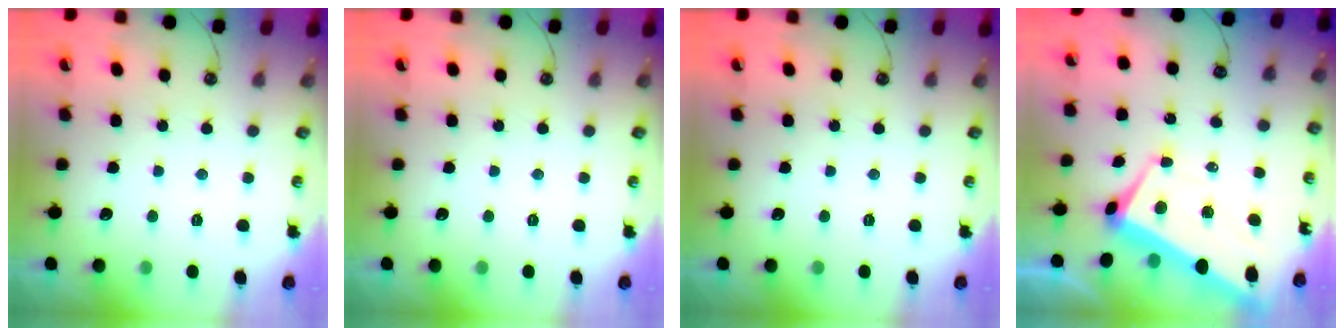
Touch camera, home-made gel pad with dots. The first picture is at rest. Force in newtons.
{"total": 0.0}
{"total": 0.0}
{"total": 1.6, "press": 0.9, "slide": 1.3}